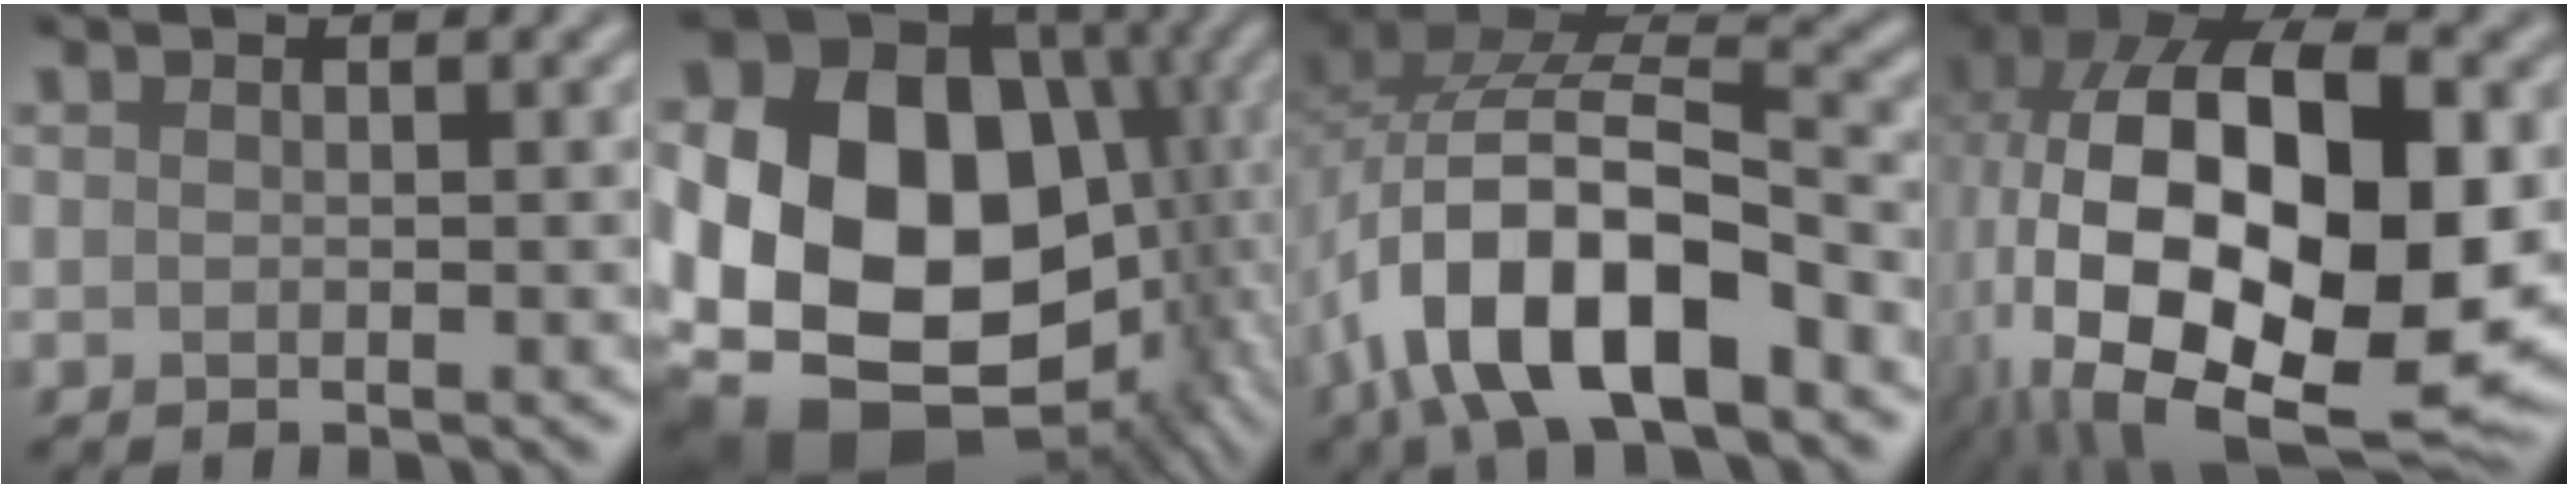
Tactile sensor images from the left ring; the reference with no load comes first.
{"total": 21.6, "force": [-2.9, 17.2, 12.8], "torque": [-0.258, -0.019, -0.047]}
{"total": 12.6, "force": [-5.3, 5.8, 9.8], "torque": [-0.180, 0.008, -0.097]}
{"total": 20.3, "force": [-0.8, 11.0, 17.1], "torque": [-0.315, -0.009, 0.012]}